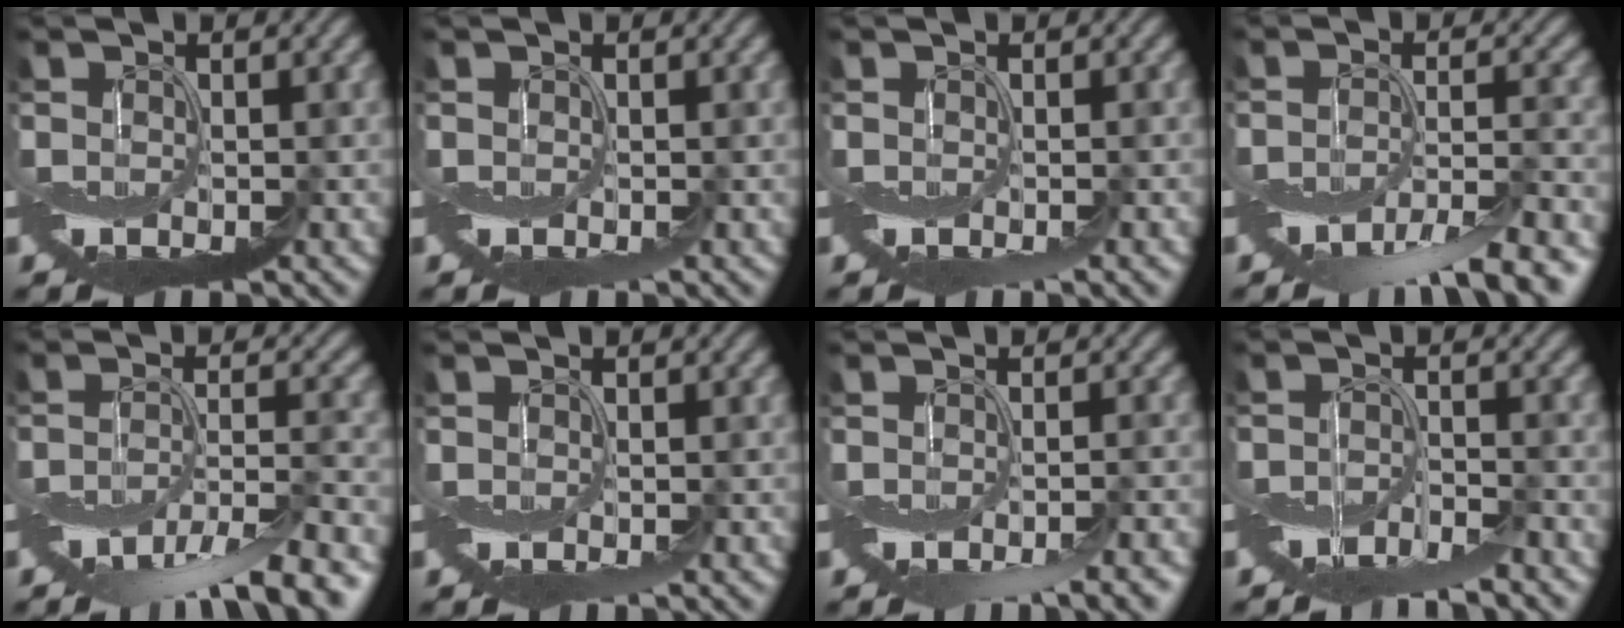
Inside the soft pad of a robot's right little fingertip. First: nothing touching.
{"total": 0.5, "force": [0.0, 0.4, 0.2], "torque": [-0.005, 0.001, 0.000]}
{"total": 0.9, "force": [-0.6, -0.2, 0.6], "torque": [-0.007, -0.006, -0.010]}
{"total": 7.0, "force": [-4.8, 1.3, 4.9], "torque": [-0.080, -0.009, -0.084]}
{"total": 7.9, "force": [-5.4, 1.6, 5.5], "torque": [-0.093, -0.008, -0.095]}
{"total": 0.0}
{"total": 3.3, "force": [-2.4, 0.1, 2.3], "torque": [-0.028, -0.009, -0.035]}
{"total": 4.9, "force": [-4.2, 0.7, 2.4], "torque": [-0.036, -0.003, -0.081]}